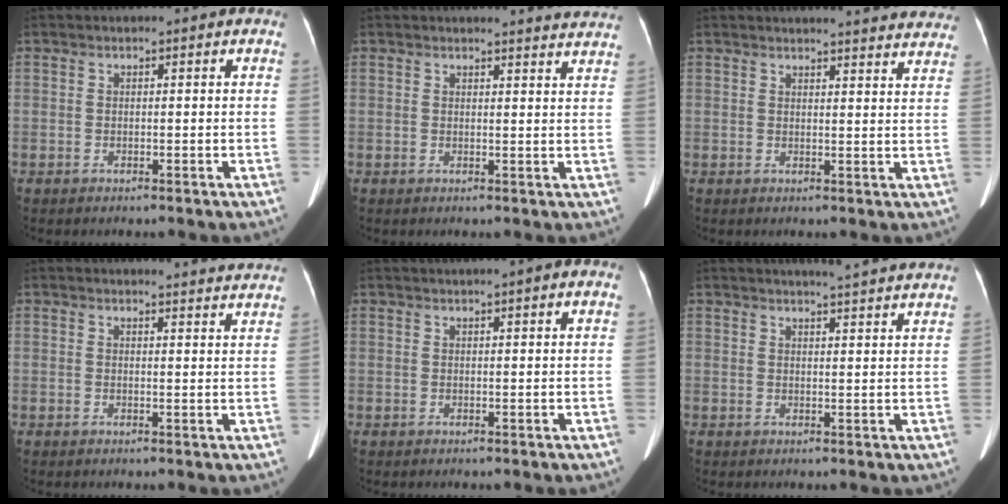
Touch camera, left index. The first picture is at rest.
{"total": 6.1, "force": [6.1, -0.1, 0.7], "torque": [-0.008, -0.023, 0.045]}
{"total": 15.2, "force": [14.7, 1.6, 3.8], "torque": [-0.027, -0.038, 0.147]}
{"total": 6.7, "force": [6.6, -0.1, 0.8], "torque": [-0.008, -0.022, 0.054]}
{"total": 3.1, "force": [2.2, -0.1, 2.2], "torque": [-0.031, 0.020, 0.032]}
{"total": 10.8, "force": [10.1, -0.5, 3.7], "torque": [-0.051, -0.010, 0.107]}